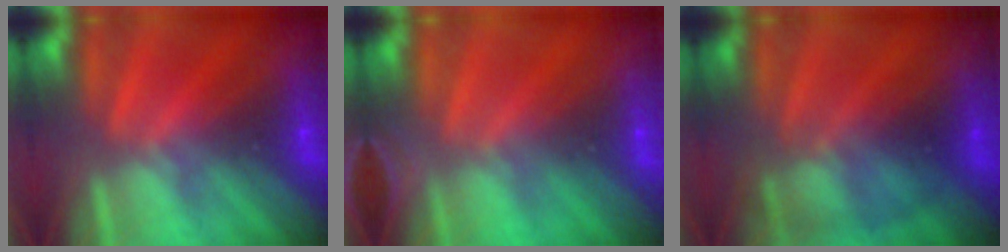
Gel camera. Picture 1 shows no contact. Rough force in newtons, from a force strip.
{"total": 2.5}
{"total": 2.2}